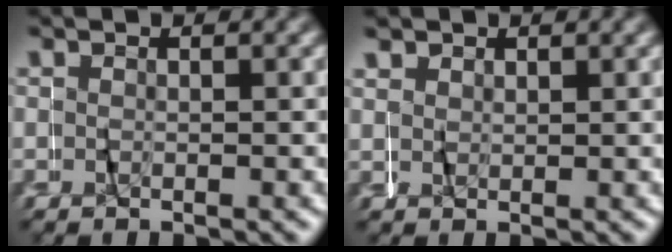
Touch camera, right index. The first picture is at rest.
{"total": 1.3, "force": [1.1, 0.6, -0.1], "torque": [-0.001, -0.003, 0.022]}